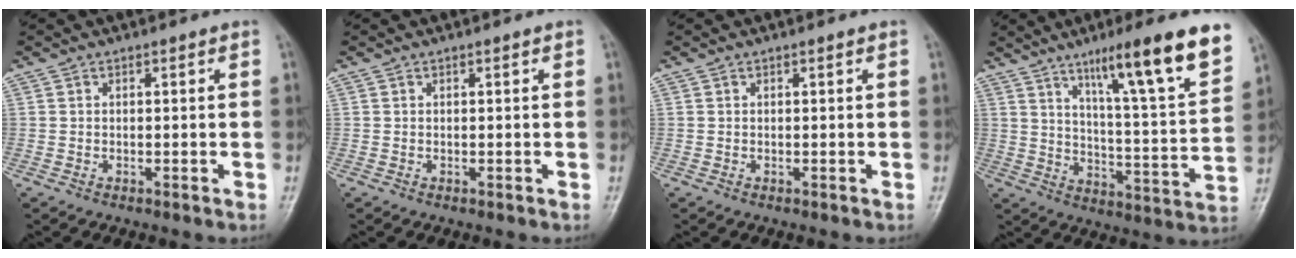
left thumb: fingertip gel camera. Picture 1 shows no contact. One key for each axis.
{"total": 0.0}
{"total": 0.0}
{"total": 19.1, "fx": 11.6, "fy": 2.0, "fz": 15.0, "tx": -0.205, "ty": -0.054, "tz": 0.179}